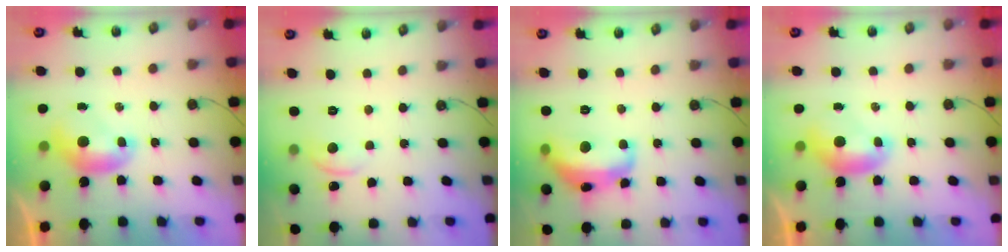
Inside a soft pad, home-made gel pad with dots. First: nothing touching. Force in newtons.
{"total": 1.5, "press": 1.3, "slide": 0.7}
{"total": 9.2, "press": 9.2, "slide": 0.6}
{"total": 0.0}